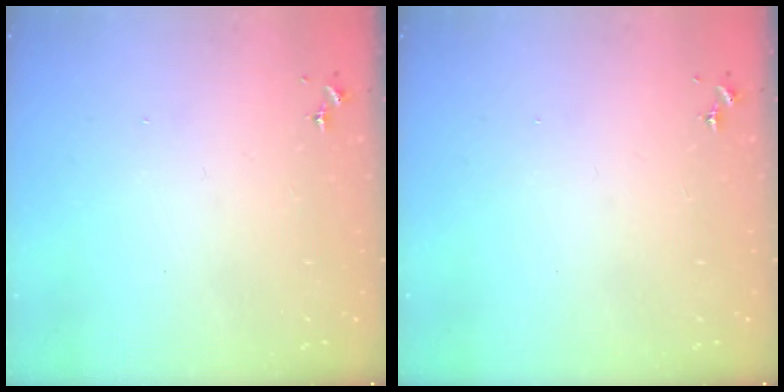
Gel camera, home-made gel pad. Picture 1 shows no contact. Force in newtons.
{"total": 0.0}